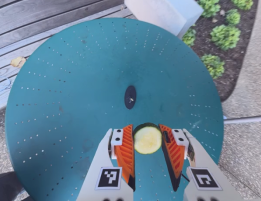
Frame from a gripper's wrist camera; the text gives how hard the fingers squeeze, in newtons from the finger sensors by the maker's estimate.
{"total": 13.2, "left": 13.3, "right": 13.1}